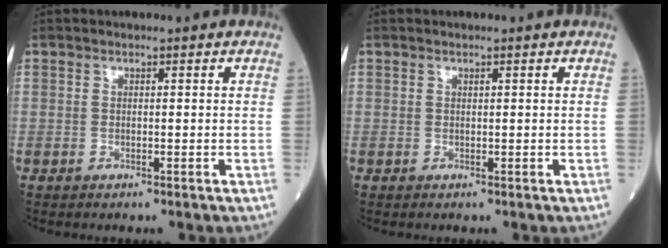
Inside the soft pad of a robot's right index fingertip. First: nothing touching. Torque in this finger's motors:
{"motor_torque": [-0.04, -0.05, -0.02, 0.01]}